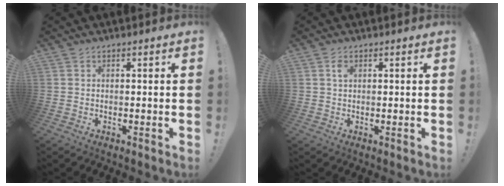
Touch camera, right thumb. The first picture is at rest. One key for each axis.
{"total": 1.8, "fx": 0.8, "fy": 1.3, "fz": 1.0, "tx": -0.012, "ty": -0.001, "tz": 0.011}